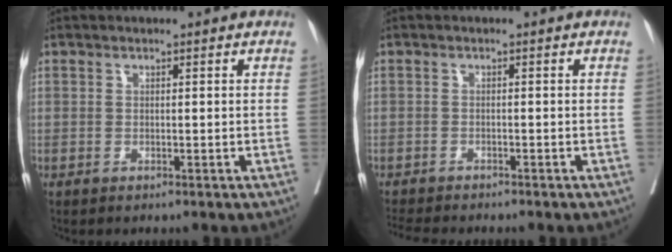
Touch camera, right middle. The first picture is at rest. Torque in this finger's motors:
{"motor_torque": [0.73, -0.81, 0.07, 0.05]}